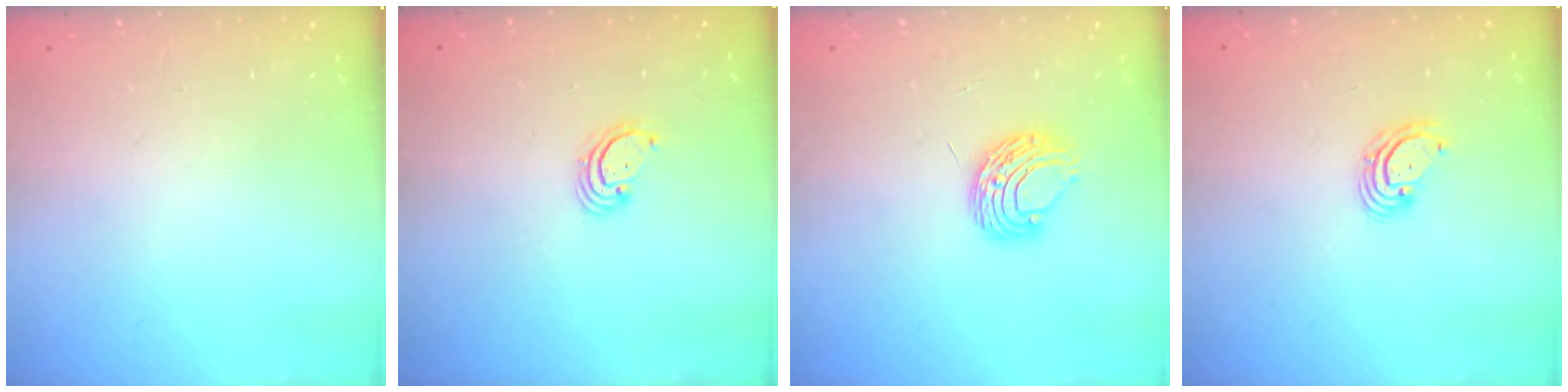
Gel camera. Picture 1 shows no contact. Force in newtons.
{"total": 2.5, "press": 2.5, "slide": 0.3}
{"total": 8.1, "press": 8.1, "slide": 0.5}
{"total": 4.0, "press": 4.0, "slide": 0.4}